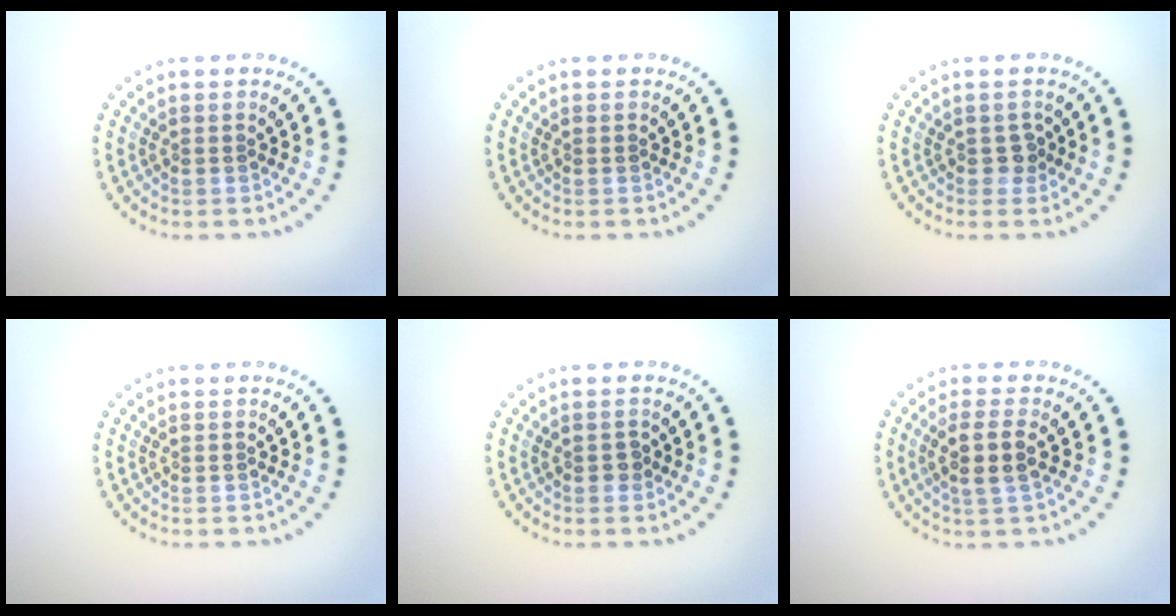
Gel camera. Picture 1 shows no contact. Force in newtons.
{"total": 0.0}
{"total": 1.1, "press": 0.9, "slide": 0.5}
{"total": 0.0}
{"total": 0.8, "press": 0.8, "slide": 0.3}
{"total": 2.6, "press": 2.3, "slide": 1.2}